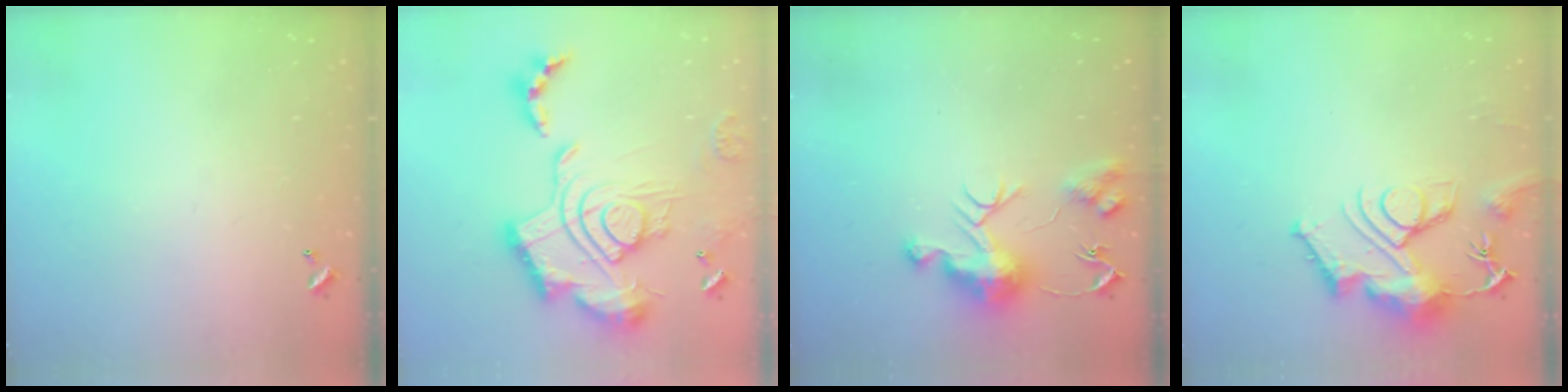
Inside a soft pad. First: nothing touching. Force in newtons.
{"total": 3.0, "press": 2.4, "slide": 1.8}
{"total": 10.6, "press": 10.6, "slide": 0.9}
{"total": 11.9, "press": 11.8, "slide": 1.6}